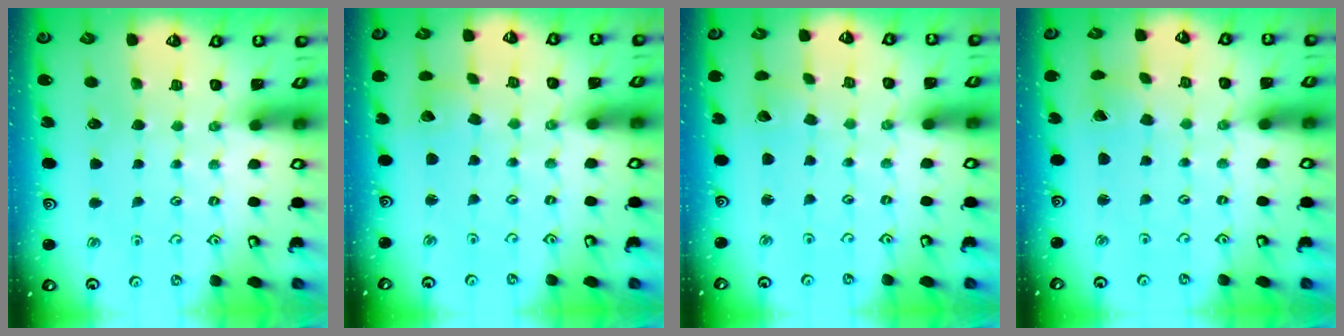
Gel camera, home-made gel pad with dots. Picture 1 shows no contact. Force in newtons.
{"total": 1.8, "press": 1.7, "slide": 0.3}
{"total": 1.7, "press": 1.7, "slide": 0.1}
{"total": 0.8, "press": 0.8, "slide": 0.1}